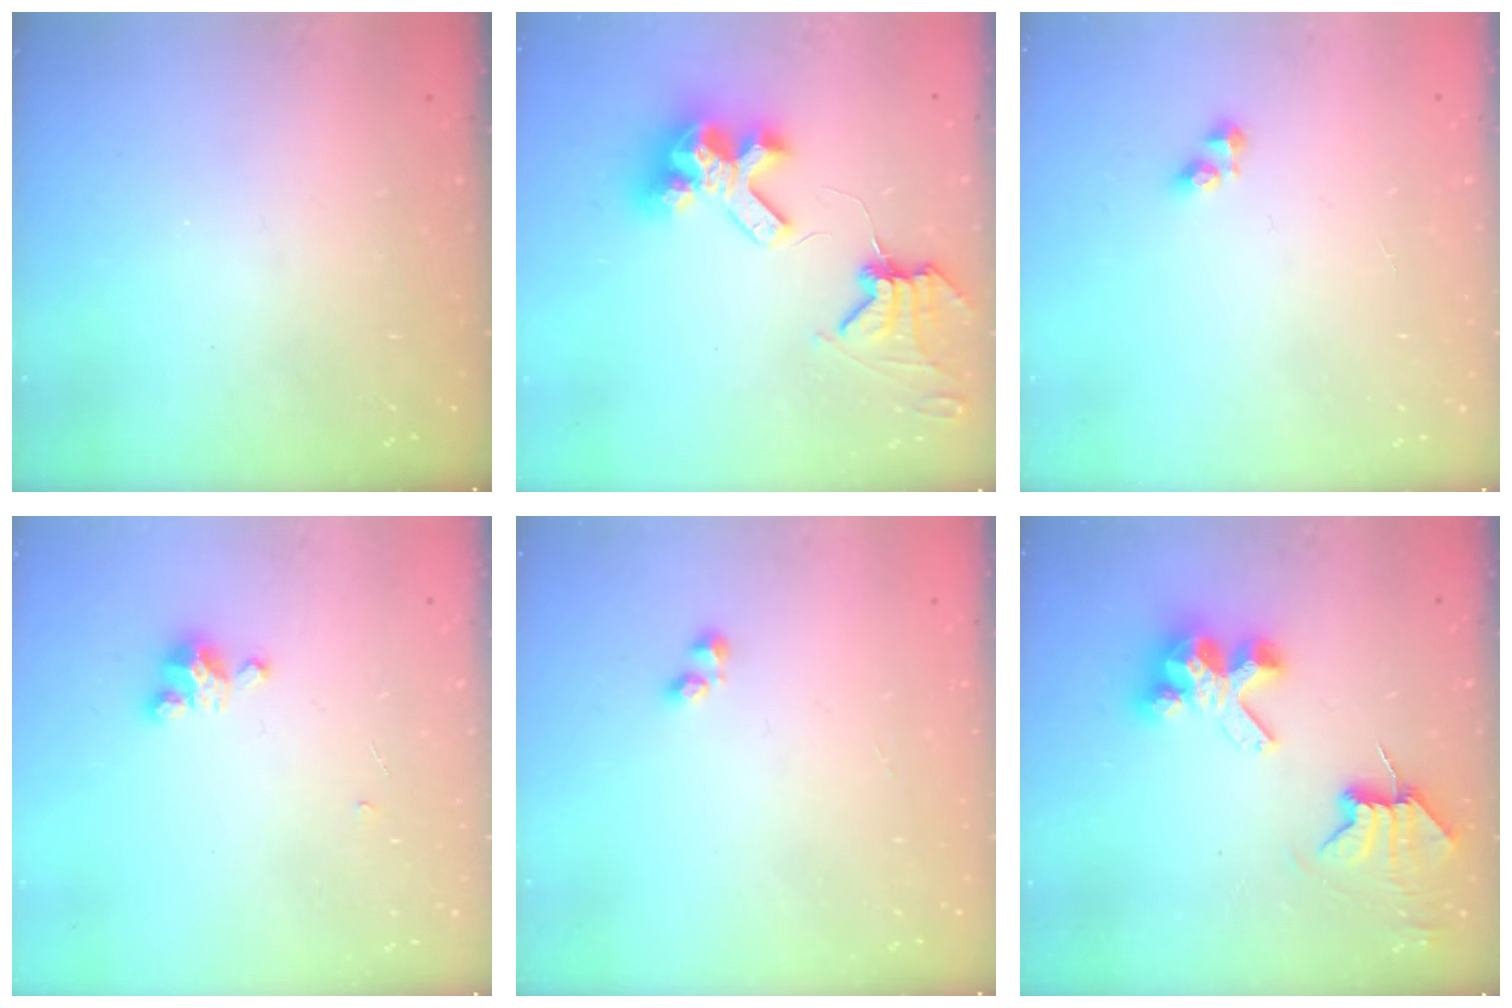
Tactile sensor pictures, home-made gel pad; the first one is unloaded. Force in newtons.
{"total": 10.3, "press": 10.2, "slide": 1.4}
{"total": 2.9, "press": 2.9, "slide": 0.3}
{"total": 2.9, "press": 2.9, "slide": 0.3}
{"total": 1.1, "press": 0.9, "slide": 0.7}
{"total": 8.4, "press": 8.3, "slide": 0.9}